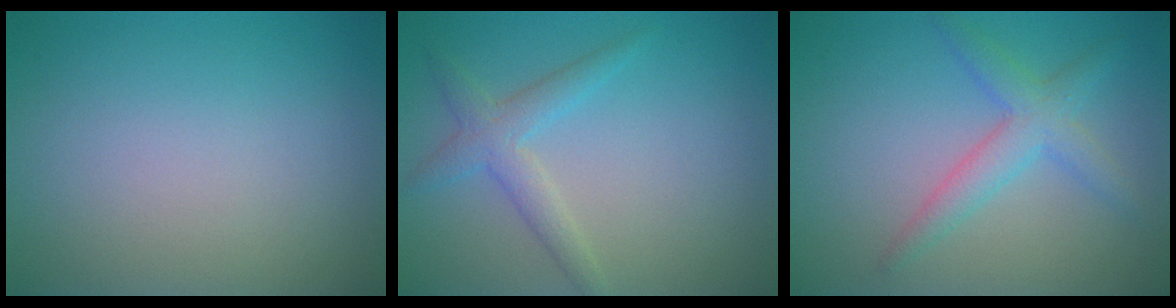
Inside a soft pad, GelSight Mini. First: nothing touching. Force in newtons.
{"total": 2.6, "press": 2.6, "slide": 0.1}
{"total": 3.3, "press": 3.3, "slide": 0.1}